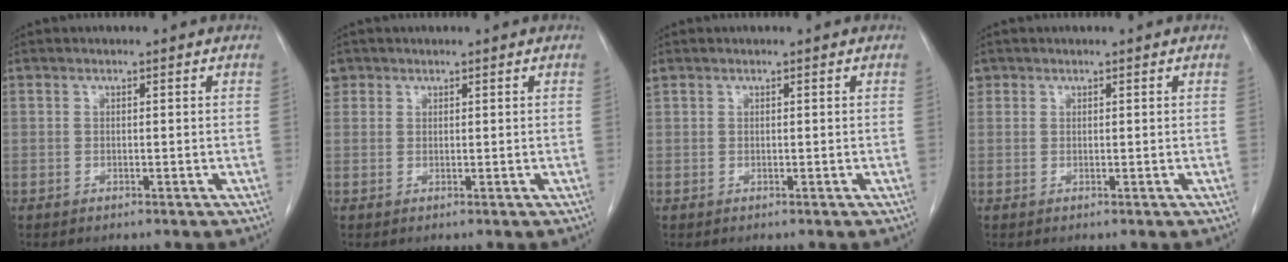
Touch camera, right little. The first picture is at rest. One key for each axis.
{"total": 1.8, "fx": 0.9, "fy": 1.5, "fz": 0.1, "tx": 0.009, "ty": 0.008, "tz": 0.015}
{"total": 0.8, "fx": 0.5, "fy": 0.5, "fz": 0.2, "tx": -0.009, "ty": 0.021, "tz": 0.015}
{"total": 0.8, "fx": 0.5, "fy": 0.7, "fz": 0.0, "tx": 0.008, "ty": 0.005, "tz": 0.007}